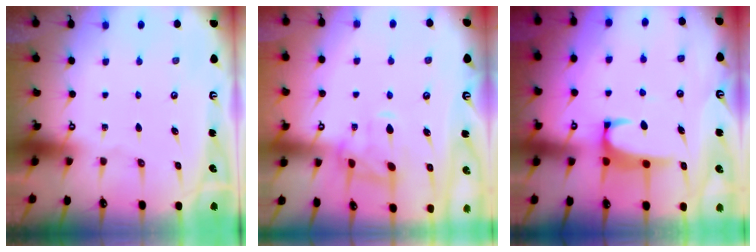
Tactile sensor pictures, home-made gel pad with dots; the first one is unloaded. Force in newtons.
{"total": 1.3, "press": 1.2, "slide": 0.4}
{"total": 2.0, "press": 1.9, "slide": 0.6}